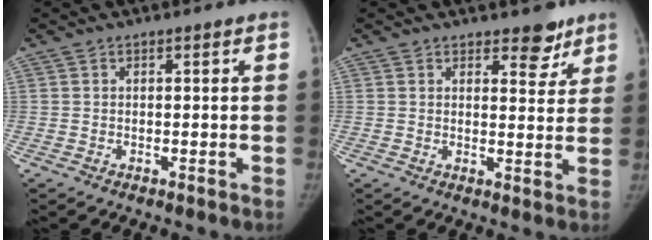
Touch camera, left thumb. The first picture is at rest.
{"total": 4.9, "force": [3.6, 2.4, 2.3], "torque": [0.002, -0.023, 0.048]}